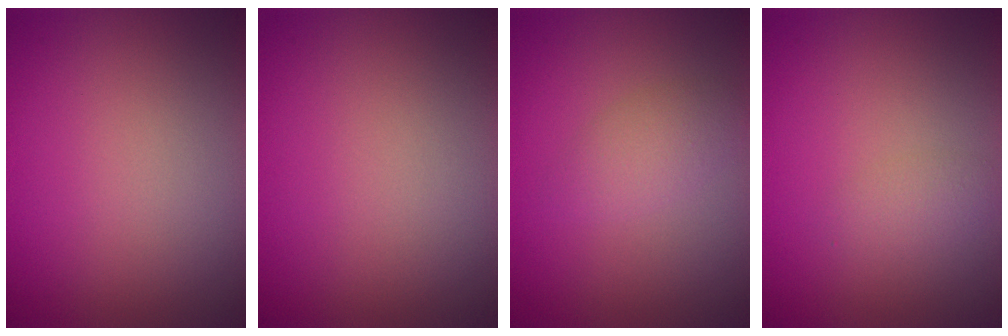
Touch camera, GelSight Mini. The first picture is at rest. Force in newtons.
{"total": 0.0}
{"total": 2.0, "press": 2.0, "slide": 0.1}
{"total": 1.2, "press": 1.2, "slide": 0.1}